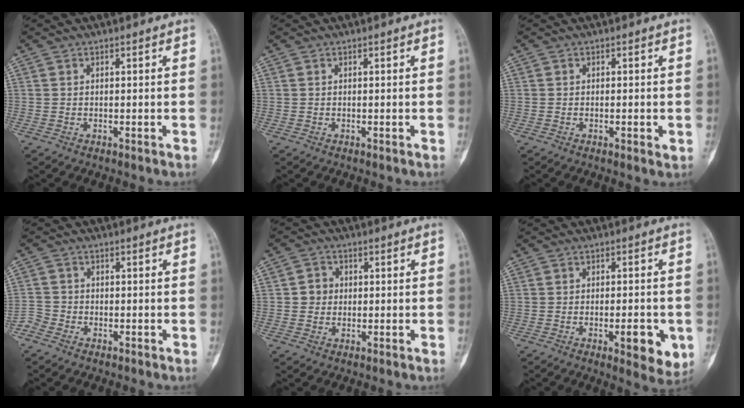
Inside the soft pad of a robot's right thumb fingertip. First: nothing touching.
{"total": 0.0}
{"total": 1.8, "force": [-0.4, 0.6, 1.7], "torque": [-0.023, -0.003, -0.005]}
{"total": 2.4, "force": [-1.9, 1.5, 0.1], "torque": [0.003, 0.004, -0.047]}
{"total": 3.4, "force": [0.2, 3.2, 1.2], "torque": [0.001, 0.007, -0.002]}
{"total": 8.0, "force": [-2.4, 2.9, 7.1], "torque": [-0.079, -0.004, -0.027]}